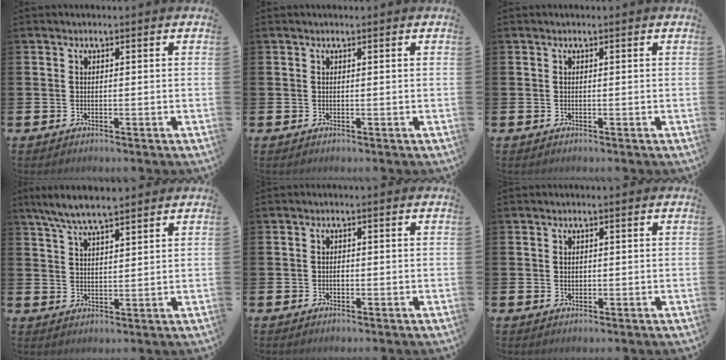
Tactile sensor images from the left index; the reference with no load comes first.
{"total": 0.0}
{"total": 0.0}
{"total": 6.6, "force": [6.0, 0.9, 2.7], "torque": [-0.074, -0.013, 0.110]}
{"total": 0.7, "force": [-0.1, 0.6, 0.4], "torque": [0.003, 0.000, -0.006]}
{"total": 0.9, "force": [0.4, 0.7, 0.4], "torque": [0.001, 0.001, 0.004]}